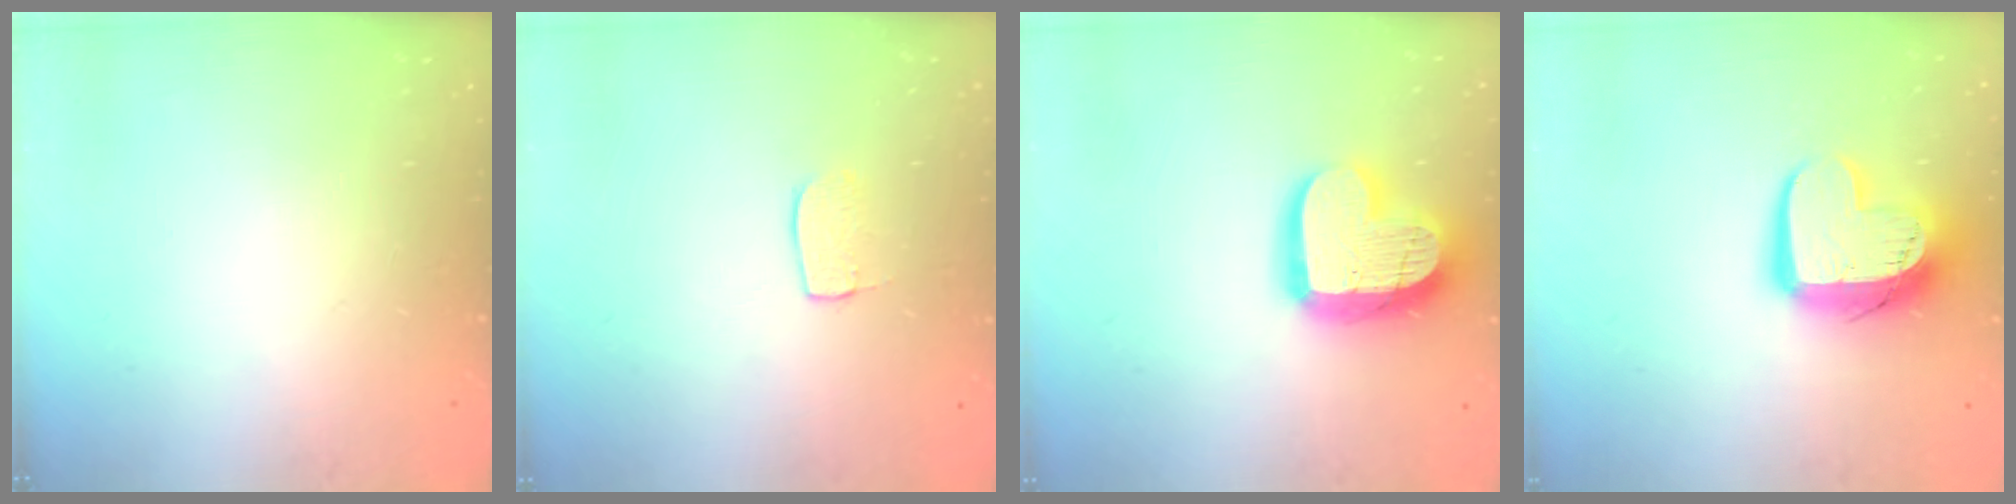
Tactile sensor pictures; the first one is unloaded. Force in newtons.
{"total": 5.0, "press": 5.0, "slide": 0.3}
{"total": 17.1, "press": 17.0, "slide": 1.6}
{"total": 13.9, "press": 13.9, "slide": 1.0}